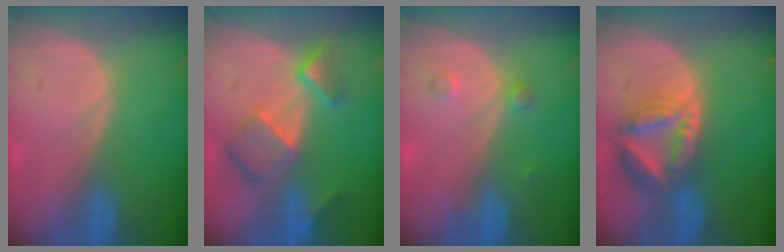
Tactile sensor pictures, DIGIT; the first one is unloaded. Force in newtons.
{"total": 7.9, "press": 6.8, "slide": 3.9}
{"total": 1.7, "press": 1.7, "slide": 0.3}
{"total": 8.1, "press": 7.0, "slide": 4.0}